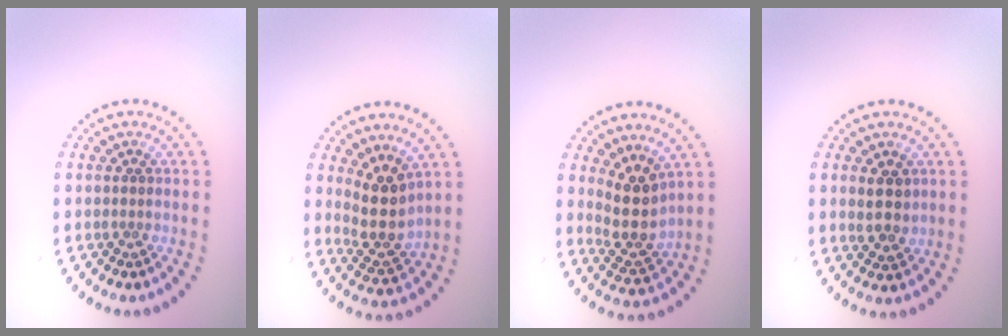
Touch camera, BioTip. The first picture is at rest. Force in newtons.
{"total": 3.8, "press": 3.1, "slide": 2.3}
{"total": 3.8, "press": 3.1, "slide": 2.3}
{"total": 2.3, "press": 2.2, "slide": 0.9}